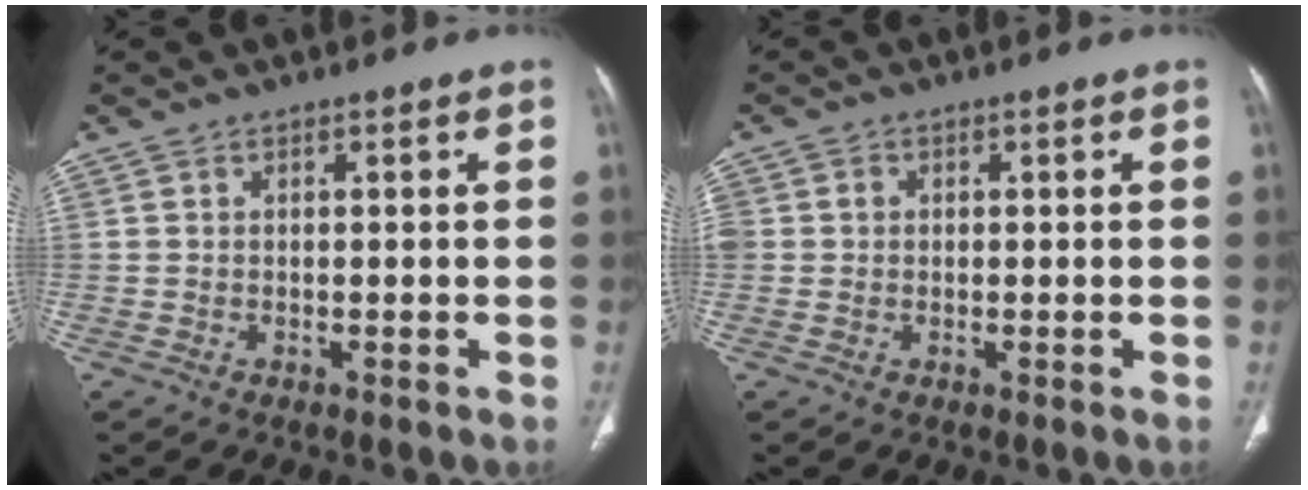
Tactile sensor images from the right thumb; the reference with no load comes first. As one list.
[{"total": 2.5, "force": [0.3, 2.2, 1.0], "torque": [-0.019, 0.010, 0.010]}]